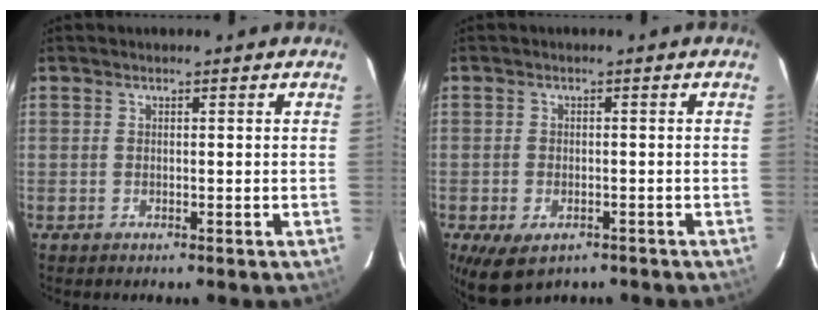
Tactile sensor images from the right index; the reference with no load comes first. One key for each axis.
{"total": 6.8, "fx": -3.9, "fy": 4.0, "fz": 4.0, "tx": -0.084, "ty": -0.024, "tz": -0.058}